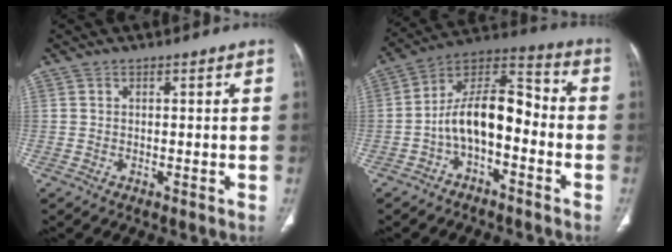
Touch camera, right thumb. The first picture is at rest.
{"total": 13.4, "force": [-3.3, 6.9, 10.9], "torque": [-0.171, 0.070, -0.066]}